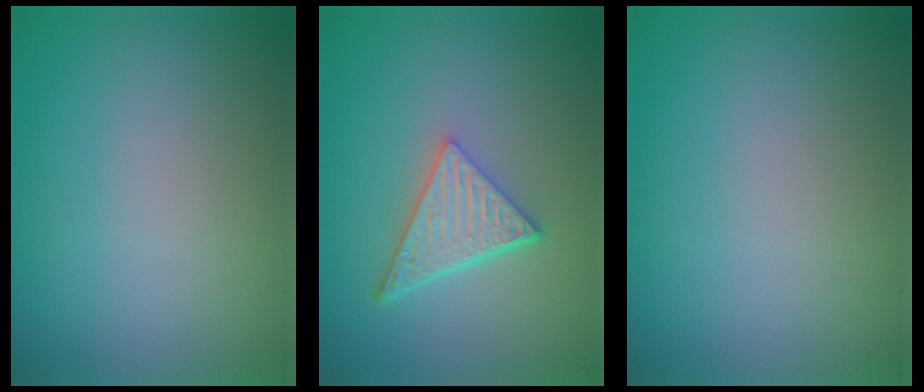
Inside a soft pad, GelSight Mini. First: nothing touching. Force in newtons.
{"total": 5.0, "press": 3.6, "slide": 3.5}
{"total": 0.0}